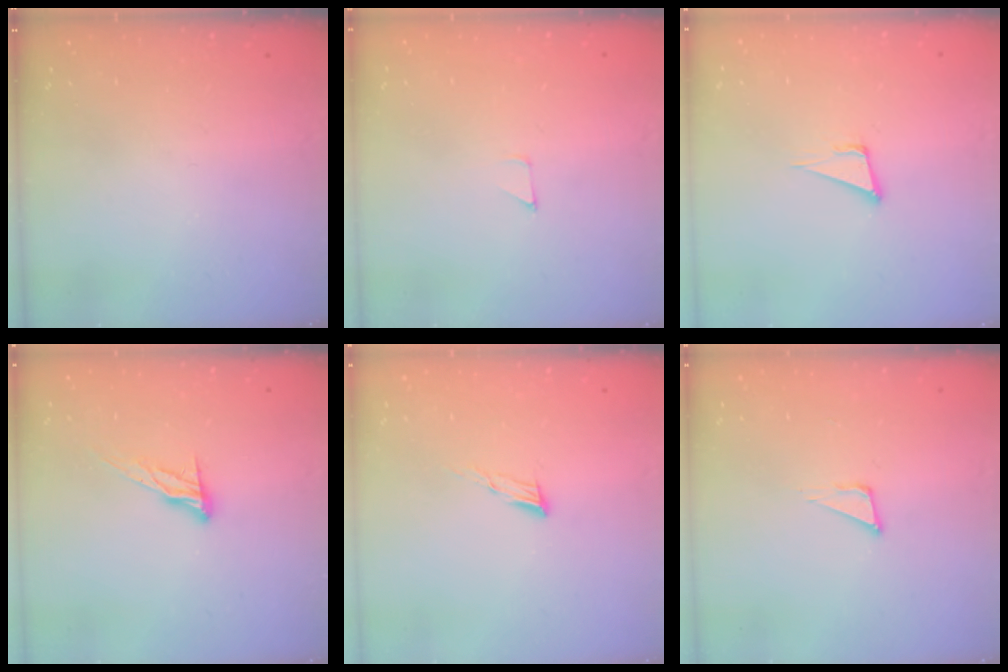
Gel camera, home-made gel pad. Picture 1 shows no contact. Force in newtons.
{"total": 2.7, "press": 2.7, "slide": 0.2}
{"total": 5.0, "press": 4.0, "slide": 3.1}
{"total": 8.2, "press": 8.2, "slide": 0.2}
{"total": 6.6, "press": 6.6, "slide": 1.0}
{"total": 4.0, "press": 3.9, "slide": 0.8}